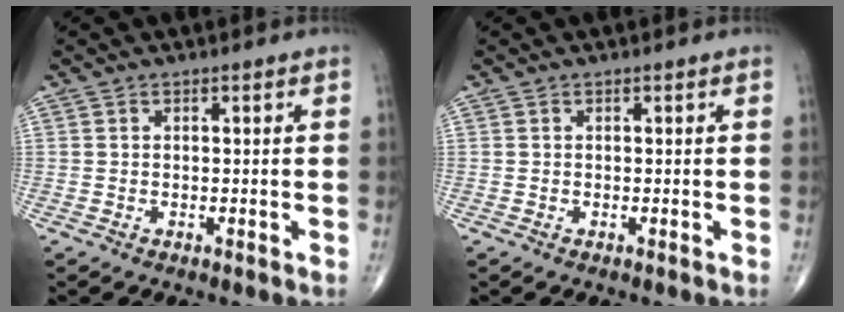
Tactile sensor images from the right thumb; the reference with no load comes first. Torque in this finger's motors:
{"motor_torque": [-0.14, 0.14, -0.17, 0.17, 0.00]}